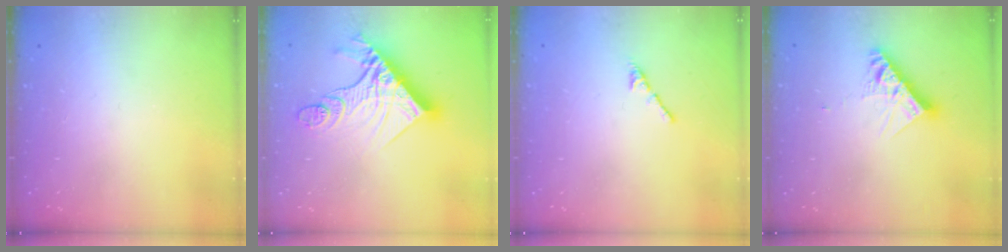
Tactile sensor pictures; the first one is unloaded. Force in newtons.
{"total": 19.0, "press": 18.9, "slide": 2.3}
{"total": 2.7, "press": 2.6, "slide": 0.8}
{"total": 10.2, "press": 10.2, "slide": 0.7}